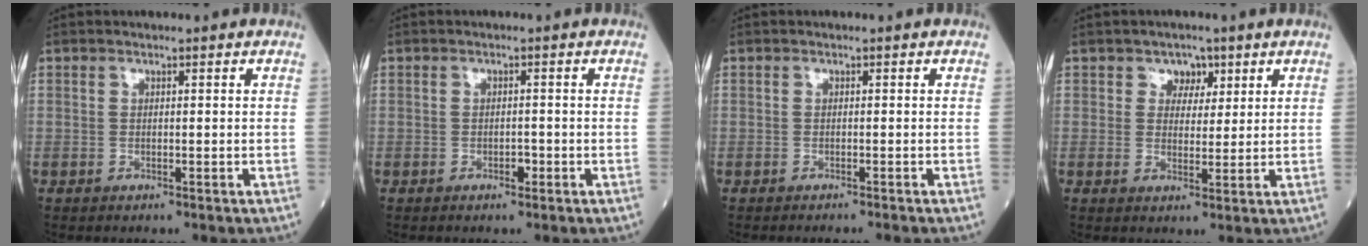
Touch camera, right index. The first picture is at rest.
{"total": 1.2, "force": [-0.7, 0.5, 0.8], "torque": [-0.013, 0.002, -0.011]}
{"total": 2.4, "force": [-2.1, -0.6, 0.9], "torque": [-0.008, 0.002, -0.027]}
{"total": 3.3, "force": [1.8, 2.6, 1.1], "torque": [-0.005, 0.002, 0.023]}